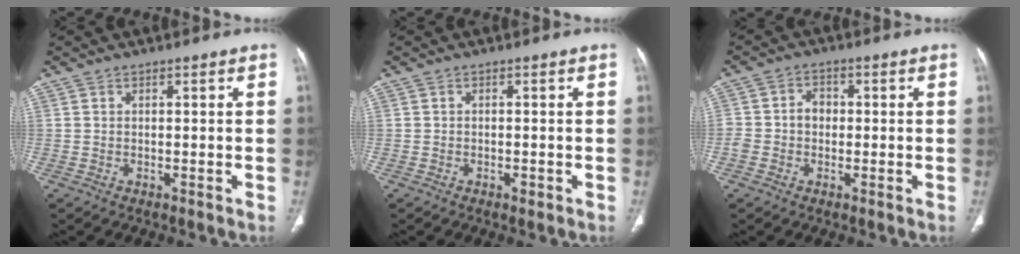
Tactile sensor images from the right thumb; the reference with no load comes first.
{"total": 1.2, "force": [-0.6, 0.6, 0.8], "torque": [-0.011, 0.000, -0.009]}
{"total": 4.3, "force": [-0.3, 3.6, 2.4], "torque": [-0.031, 0.020, -0.008]}